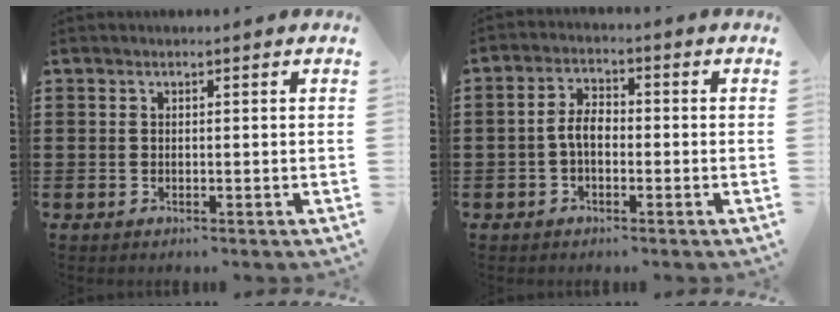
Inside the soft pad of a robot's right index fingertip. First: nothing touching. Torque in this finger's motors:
{"motor_torque": [0.72, -0.64, 0.32, 0.07]}